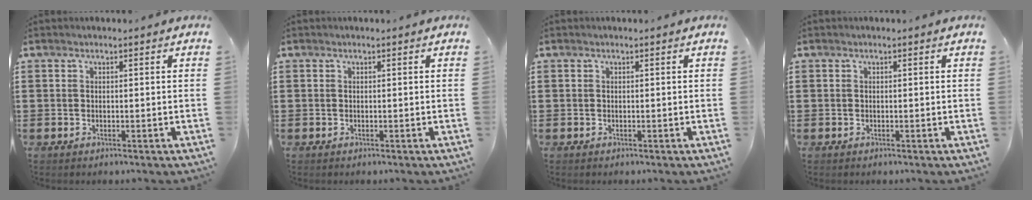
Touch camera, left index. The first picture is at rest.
{"total": 0.0}
{"total": 0.0}
{"total": 0.0}